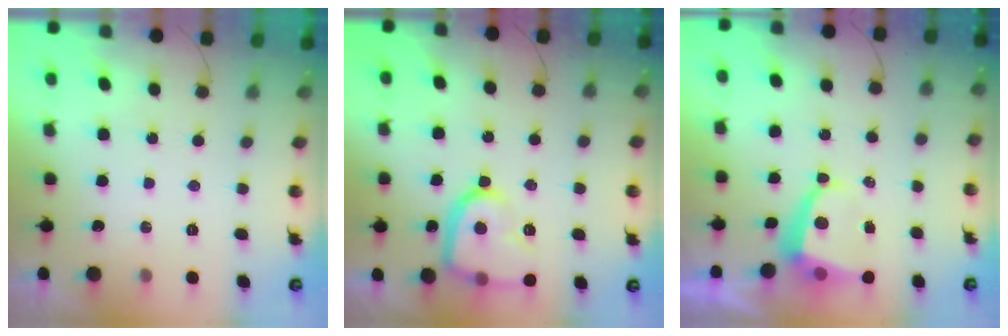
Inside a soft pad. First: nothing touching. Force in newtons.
{"total": 16.2, "press": 16.2, "slide": 1.5}
{"total": 6.6, "press": 6.5, "slide": 0.9}